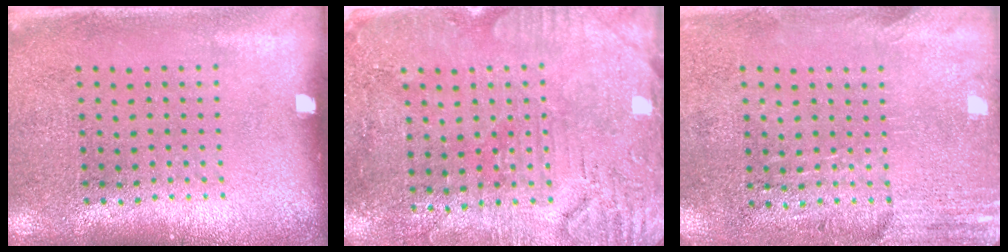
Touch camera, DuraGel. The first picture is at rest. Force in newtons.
{"total": 3.1, "press": 2.9, "slide": 1.1}
{"total": 2.8, "press": 2.5, "slide": 1.4}